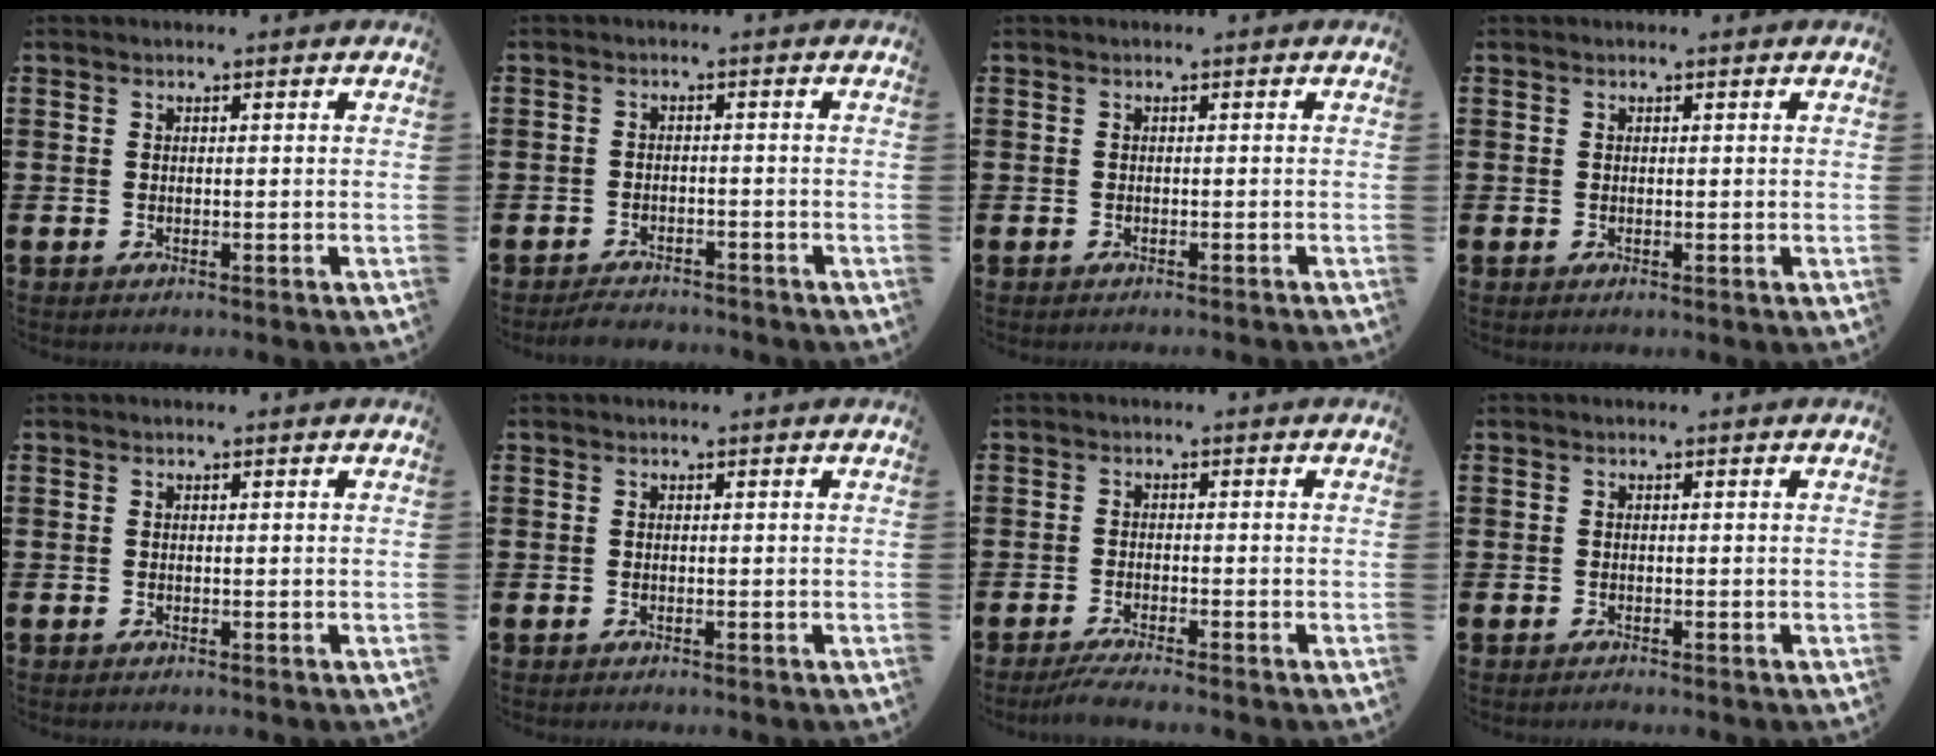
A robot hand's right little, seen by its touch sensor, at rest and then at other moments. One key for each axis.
{"total": 2.1, "fx": -2.1, "fy": 0.3, "fz": 0.0, "tx": -0.006, "ty": 0.006, "tz": -0.044}
{"total": 0.5, "fx": -0.5, "fy": -0.2, "fz": 0.0, "tx": 0.001, "ty": 0.000, "tz": -0.010}
{"total": 0.0}
{"total": 0.0}
{"total": 0.0}
{"total": 2.0, "fx": -1.6, "fy": -0.1, "fz": 1.2, "tx": -0.019, "ty": 0.001, "tz": -0.029}
{"total": 0.0}